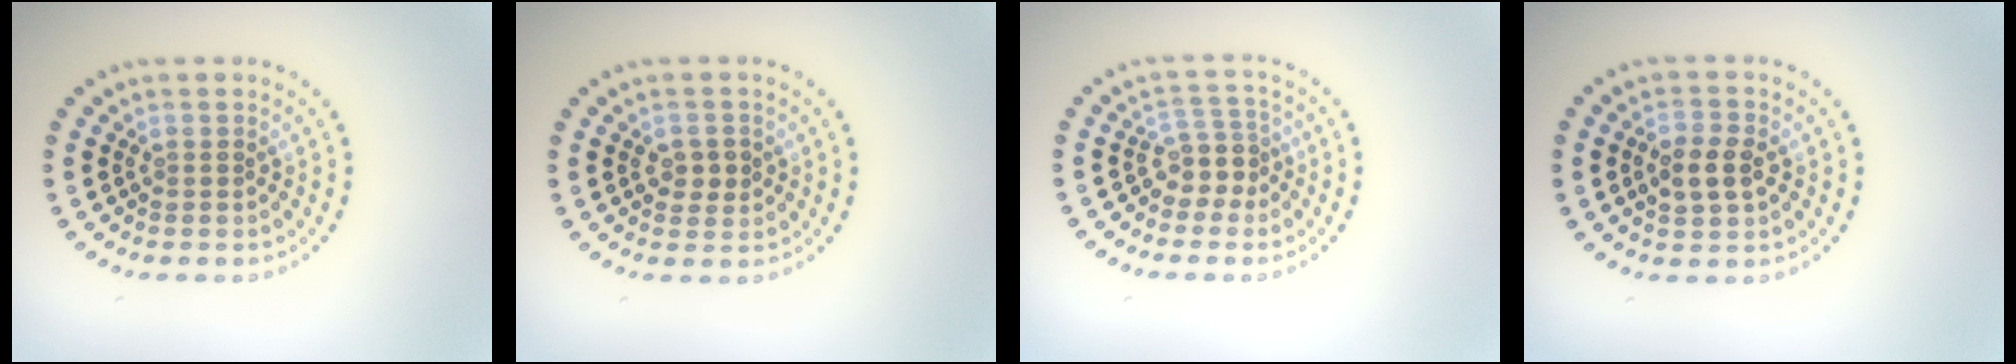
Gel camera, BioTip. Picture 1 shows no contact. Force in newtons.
{"total": 1.9, "press": 1.9, "slide": 0.4}
{"total": 2.6, "press": 2.0, "slide": 1.7}
{"total": 3.0, "press": 3.0, "slide": 0.2}